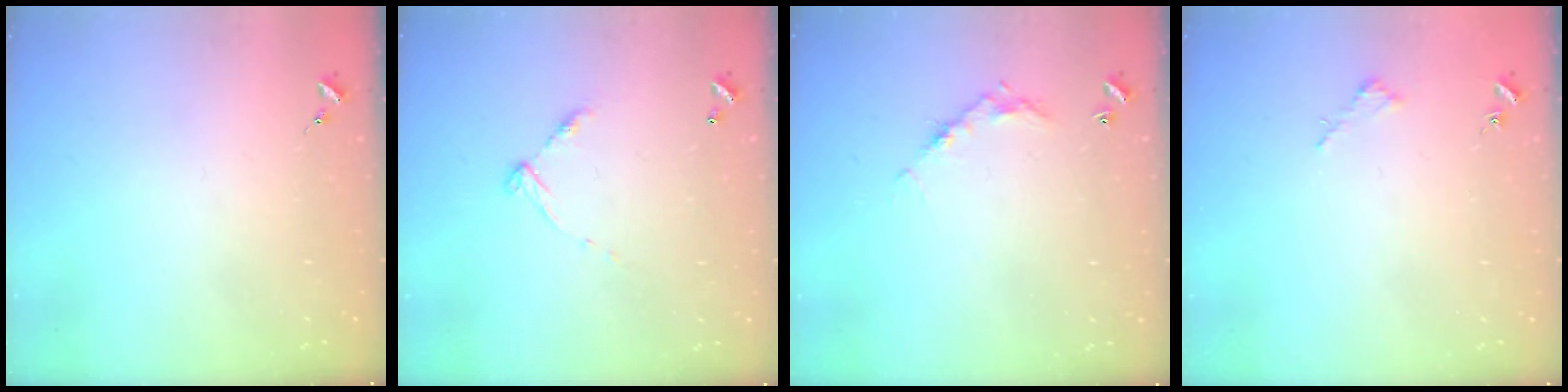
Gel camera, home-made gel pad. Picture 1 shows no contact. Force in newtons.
{"total": 7.3, "press": 7.3, "slide": 0.6}
{"total": 5.8, "press": 5.8, "slide": 0.3}
{"total": 1.9, "press": 1.9, "slide": 0.2}